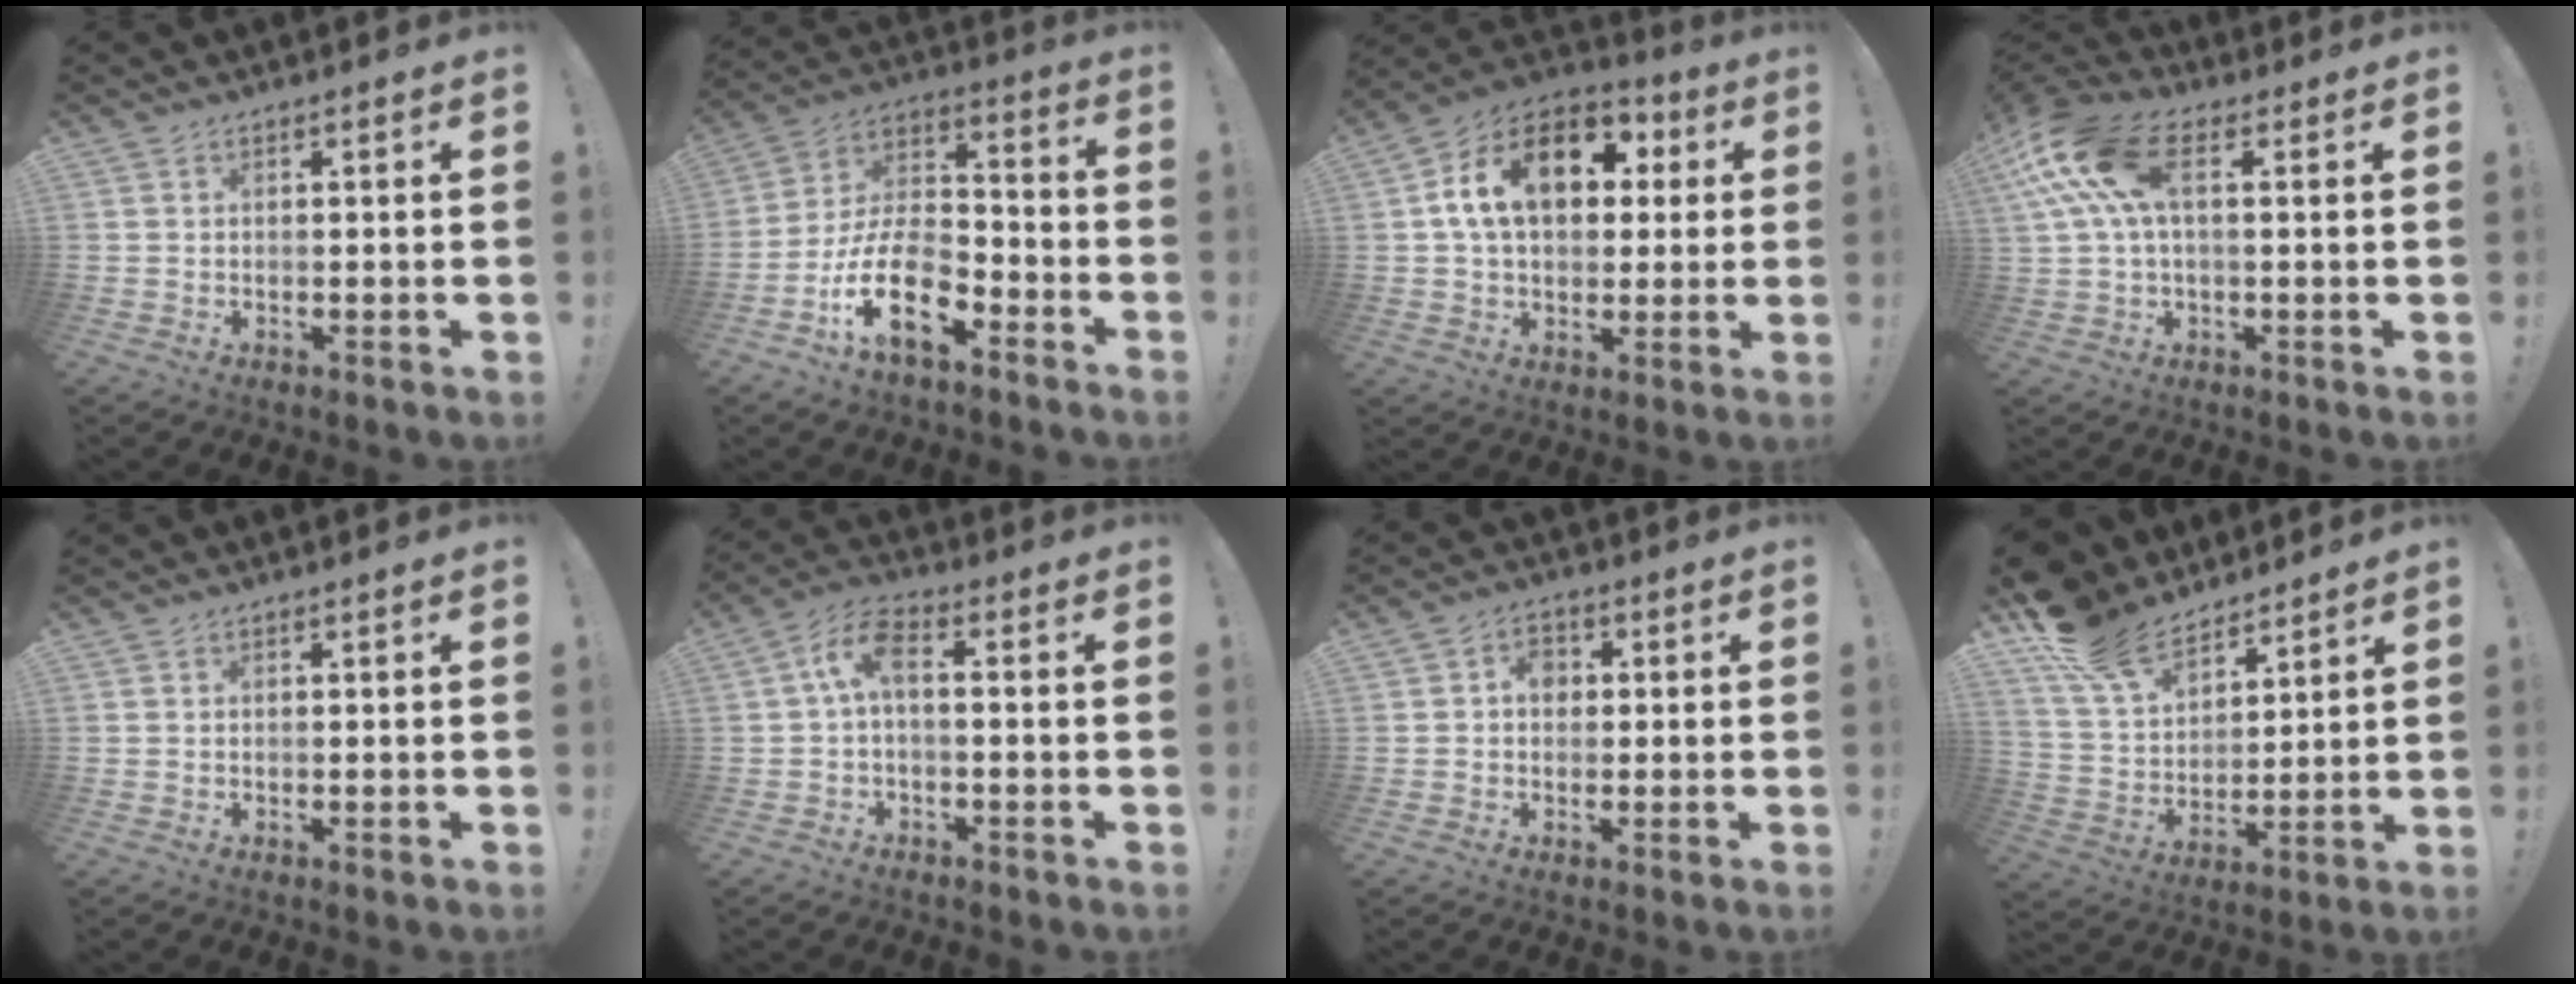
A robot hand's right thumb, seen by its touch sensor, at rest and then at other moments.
{"total": 17.4, "force": [-9.6, 8.0, 12.0], "torque": [-0.225, 0.048, -0.164]}
{"total": 17.8, "force": [4.8, 11.9, 12.4], "torque": [-0.203, 0.004, 0.085]}
{"total": 14.3, "force": [4.0, 7.4, 11.6], "torque": [-0.233, 0.003, 0.076]}
{"total": 0.0}
{"total": 7.3, "force": [0.5, 2.8, 6.8], "torque": [-0.137, 0.004, 0.010]}
{"total": 4.1, "force": [0.6, 3.2, 2.5], "torque": [-0.029, 0.000, 0.008]}
{"total": 17.1, "force": [13.0, 8.9, 6.4], "torque": [-0.127, -0.083, 0.246]}